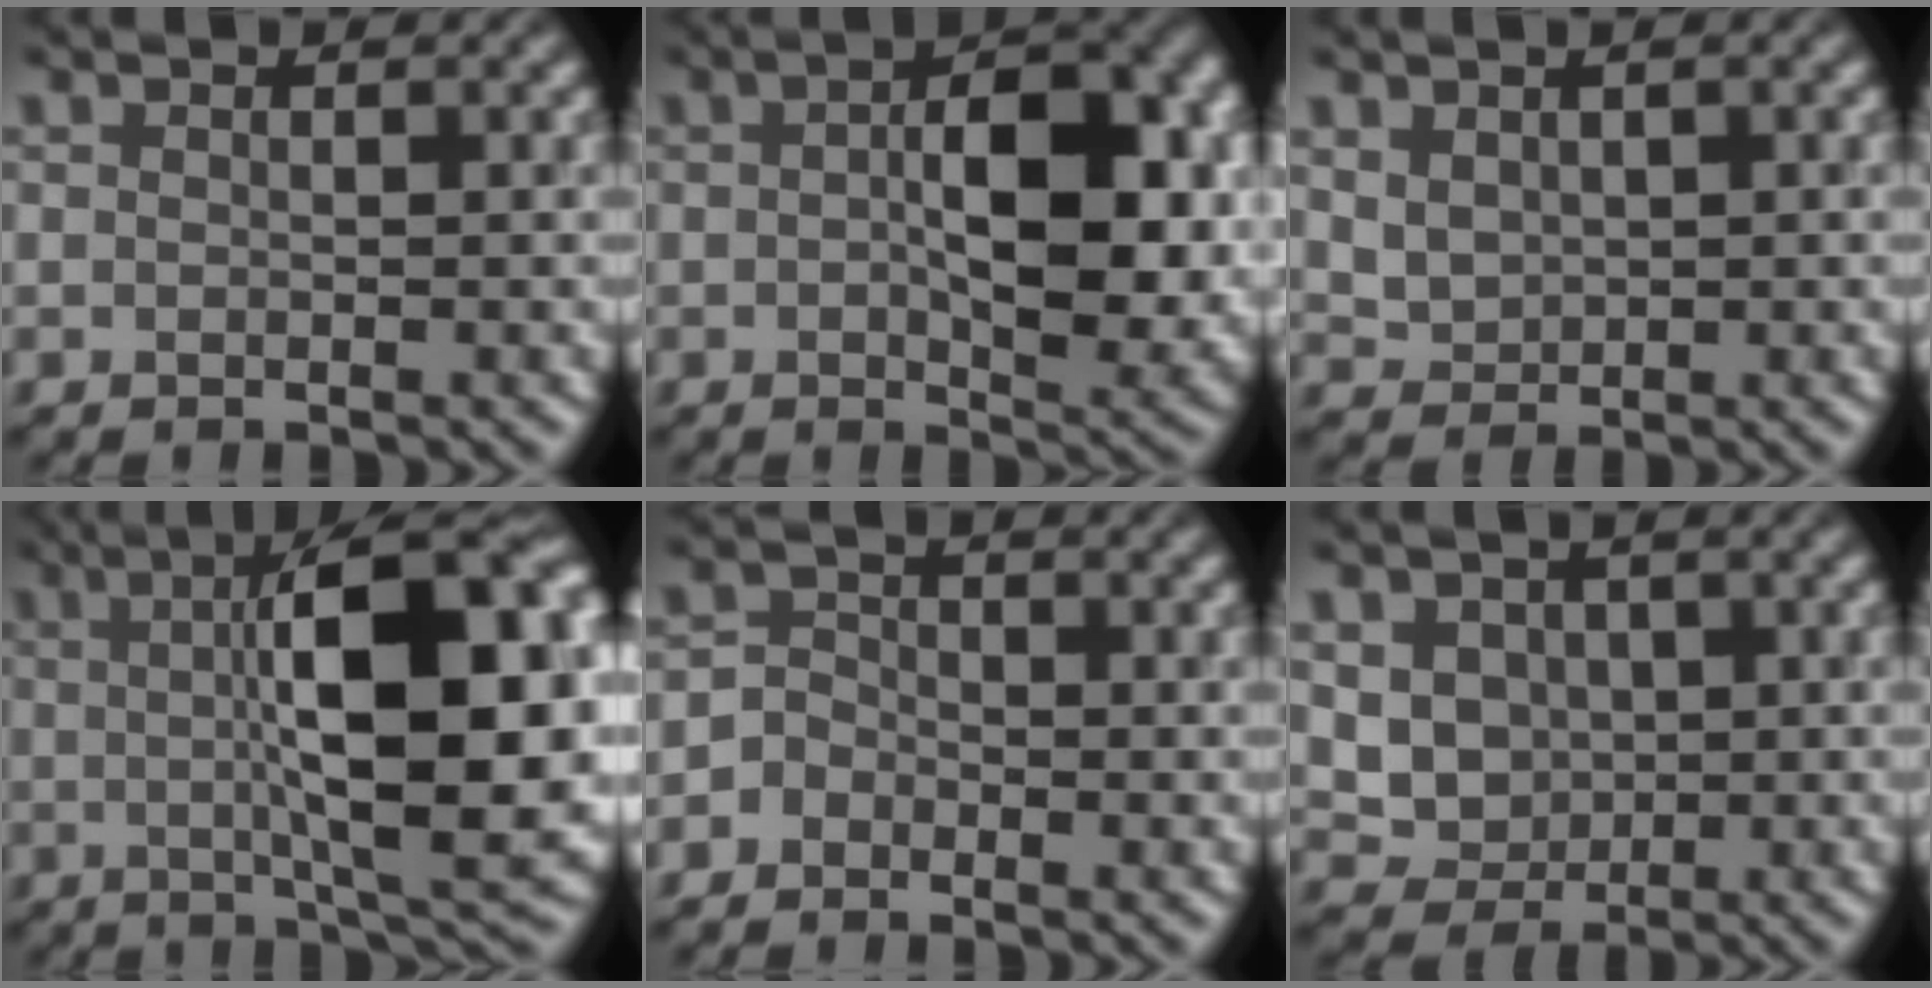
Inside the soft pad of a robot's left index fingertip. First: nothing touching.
{"total": 9.2, "force": [0.4, 4.3, 8.1], "torque": [-0.114, 0.002, 0.004]}
{"total": 2.1, "force": [0.8, 1.6, 1.1], "torque": [-0.025, -0.004, 0.023]}
{"total": 16.1, "force": [1.4, 5.1, 15.2], "torque": [-0.194, 0.013, 0.019]}
{"total": 1.6, "force": [-1.0, 1.2, 0.4], "torque": [0.004, 0.006, -0.025]}
{"total": 4.0, "force": [0.8, 3.5, 1.8], "torque": [-0.039, -0.005, 0.021]}